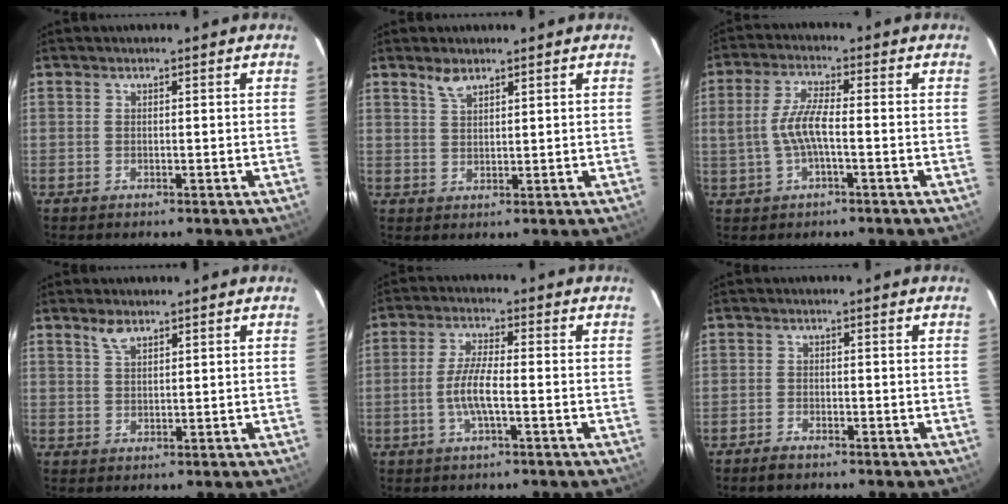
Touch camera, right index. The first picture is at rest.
{"total": 2.9, "force": [2.2, 1.0, 1.4], "torque": [-0.028, 0.003, 0.045]}
{"total": 6.5, "force": [-1.1, 1.6, 6.2], "torque": [-0.128, 0.004, -0.017]}
{"total": 2.8, "force": [2.1, 1.1, 1.5], "torque": [-0.029, 0.005, 0.042]}
{"total": 5.9, "force": [-1.6, 0.9, 5.7], "torque": [-0.116, 0.000, -0.032]}
{"total": 2.1, "force": [-1.8, 0.8, 0.7], "torque": [-0.024, 0.001, -0.033]}